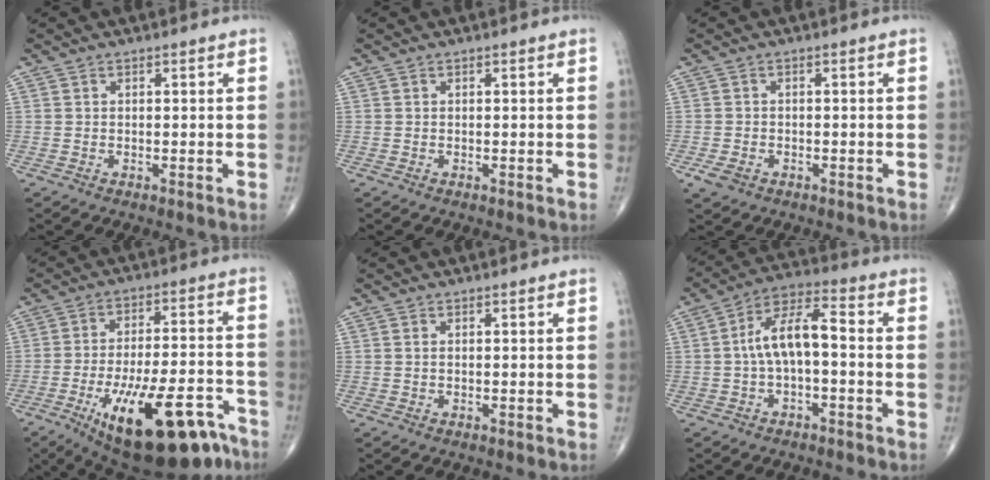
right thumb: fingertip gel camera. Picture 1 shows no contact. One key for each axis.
{"total": 0.0}
{"total": 2.7, "fx": -1.3, "fy": 1.9, "fz": 1.5, "tx": -0.031, "ty": 0.002, "tz": -0.019}
{"total": 23.4, "fx": -12.9, "fy": 8.6, "fz": 17.5, "tx": -0.235, "ty": 0.057, "tz": -0.189}
{"total": 0.5, "fx": 0.1, "fy": 0.3, "fz": 0.4, "tx": -0.011, "ty": 0.004, "tz": 0.004}
{"total": 9.6, "fx": -0.8, "fy": 4.2, "fz": 8.6, "tx": -0.161, "ty": 0.044, "tz": -0.020}